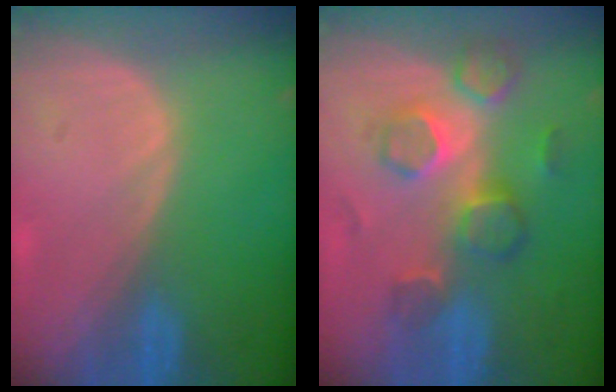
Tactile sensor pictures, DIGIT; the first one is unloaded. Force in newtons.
{"total": 8.9, "press": 7.7, "slide": 4.5}